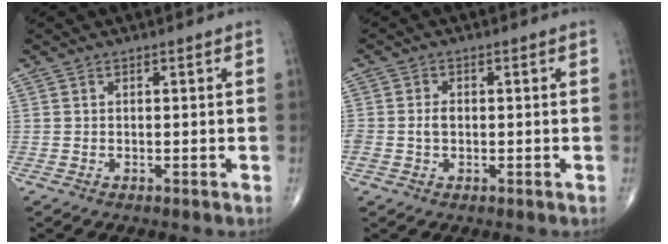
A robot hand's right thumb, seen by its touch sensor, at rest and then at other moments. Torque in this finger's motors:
{"motor_torque": [0.56, 0.51, 0.45, -0.04, 0.01]}